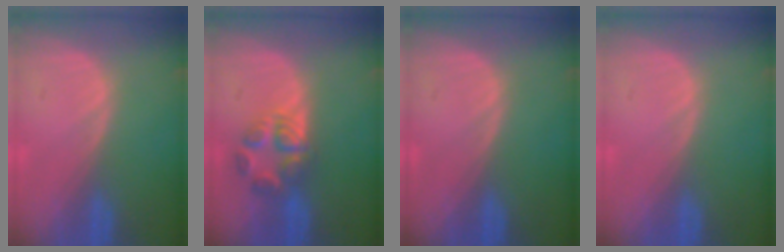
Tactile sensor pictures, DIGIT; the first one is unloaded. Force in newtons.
{"total": 5.6, "press": 5.5, "slide": 1.1}
{"total": 0.0}
{"total": 0.0}